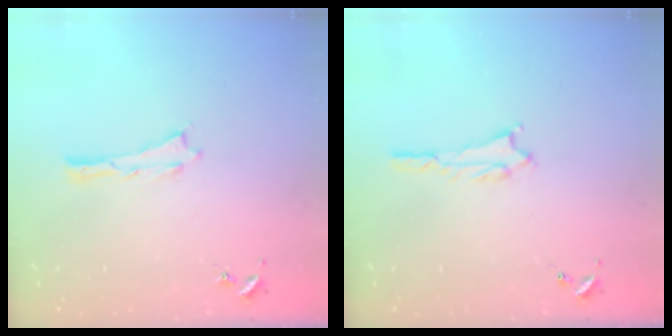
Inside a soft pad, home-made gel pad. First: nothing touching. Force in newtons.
{"total": 1.8, "press": 1.8, "slide": 0.2}